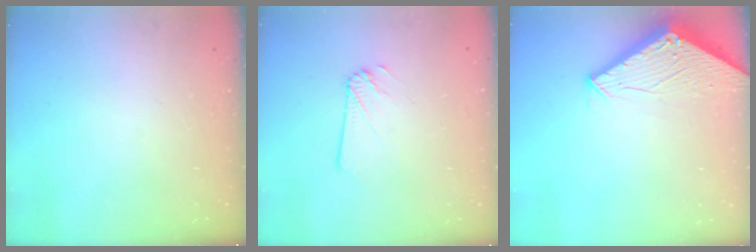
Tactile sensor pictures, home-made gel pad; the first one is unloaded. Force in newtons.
{"total": 2.0, "press": 2.0, "slide": 0.1}
{"total": 2.9, "press": 2.9, "slide": 0.1}